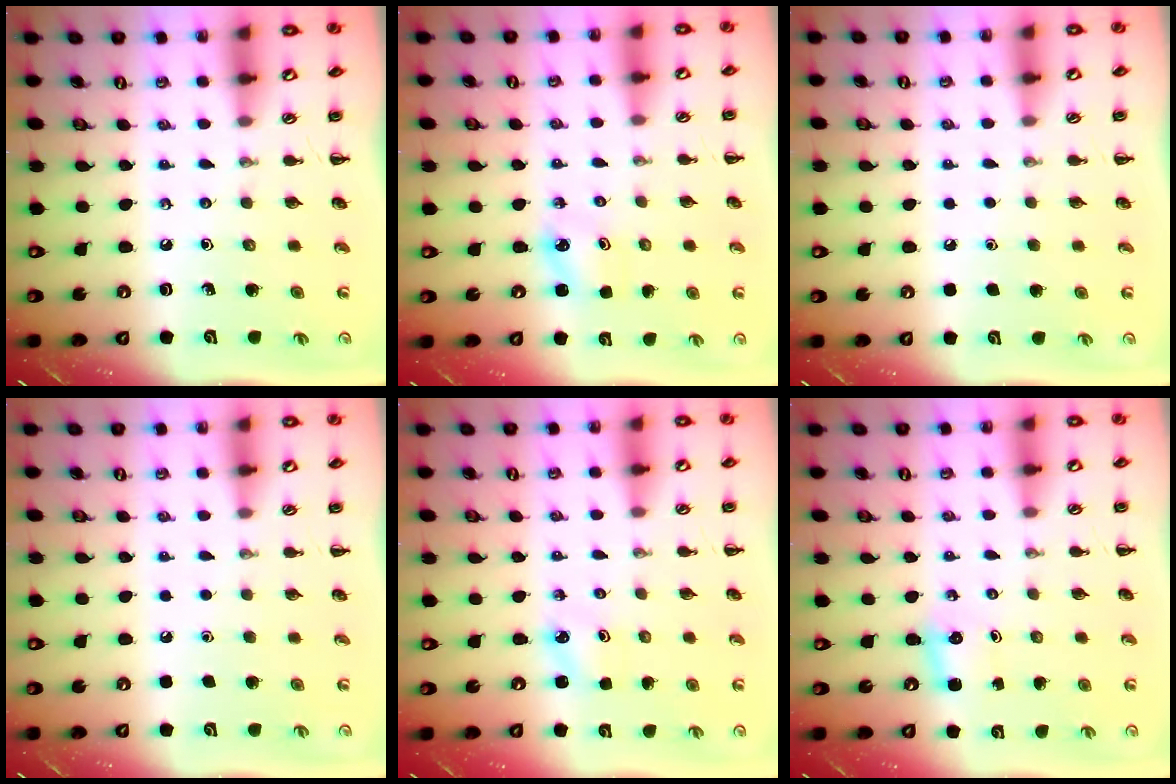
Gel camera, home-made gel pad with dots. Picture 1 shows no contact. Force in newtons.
{"total": 2.9, "press": 2.9, "slide": 0.6}
{"total": 1.7, "press": 1.7, "slide": 0.1}
{"total": 1.5, "press": 1.5, "slide": 0.1}
{"total": 1.9, "press": 1.8, "slide": 0.4}
{"total": 2.5, "press": 2.4, "slide": 0.8}